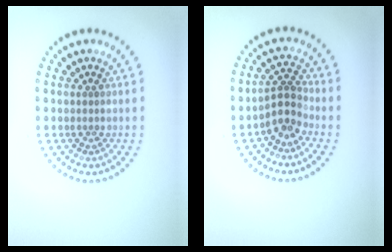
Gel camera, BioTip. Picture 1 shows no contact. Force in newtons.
{"total": 2.6, "press": 2.1, "slide": 1.6}